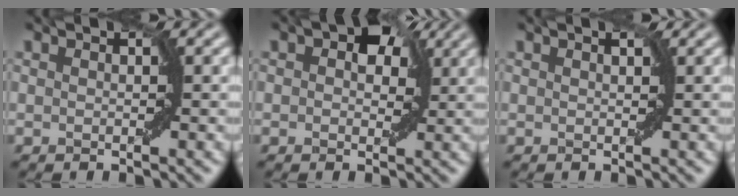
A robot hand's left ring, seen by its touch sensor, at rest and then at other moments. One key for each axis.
{"total": 3.9, "fx": 1.5, "fy": 2.5, "fz": 2.7, "tx": -0.029, "ty": 0.006, "tz": 0.015}
{"total": 0.6, "fx": 0.5, "fy": 0.0, "fz": 0.4, "tx": -0.006, "ty": 0.001, "tz": 0.010}